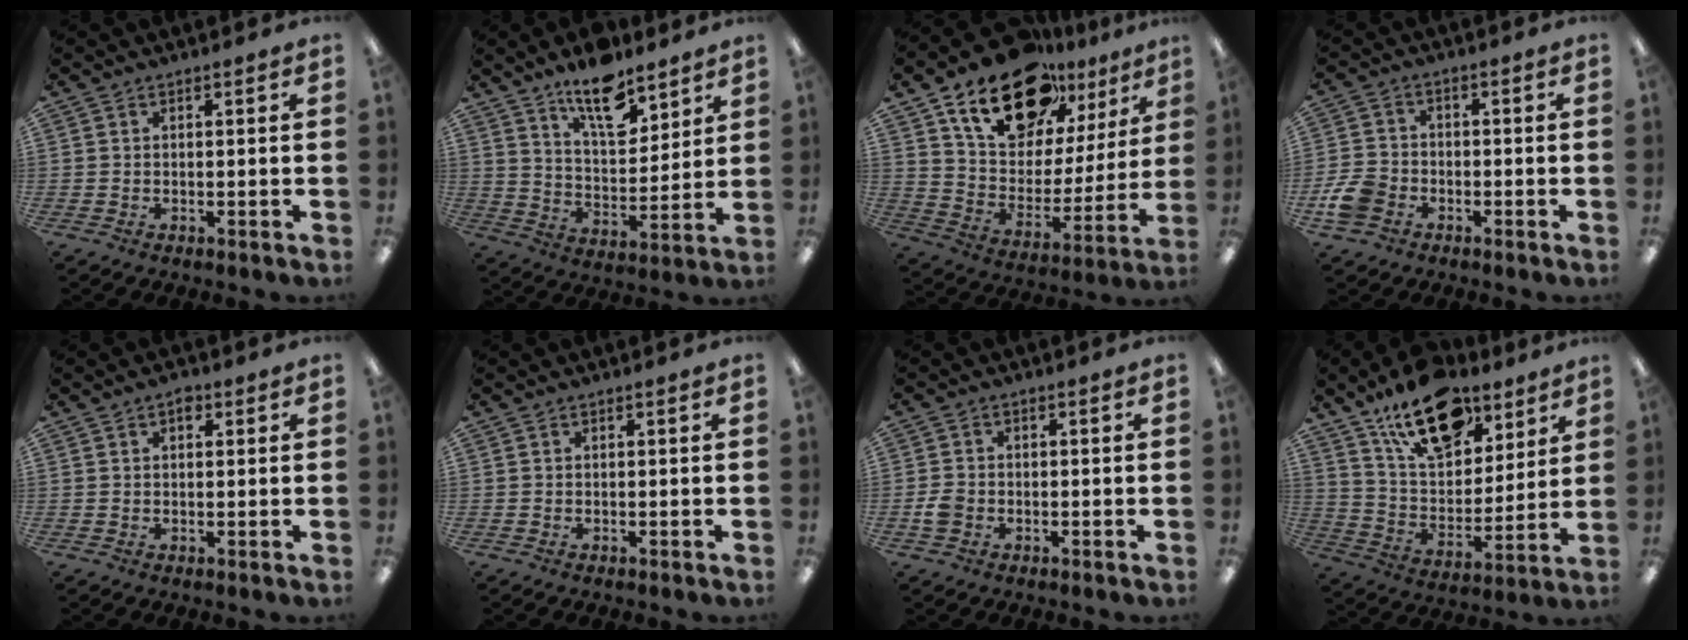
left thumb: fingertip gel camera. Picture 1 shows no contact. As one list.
[{"total": 13.6, "force": [10.1, 5.7, 7.1], "torque": [-0.101, -0.062, 0.177]}, {"total": 21.2, "force": [15.2, 11.0, 9.8], "torque": [-0.173, -0.088, 0.271]}, {"total": 7.3, "force": [-3.1, 5.4, 3.7], "torque": [-0.087, 0.018, -0.059]}, {"total": 2.4, "force": [1.3, 1.3, 1.5], "torque": [-0.008, -0.005, 0.016]}, {"total": 0.0}, {"total": 3.1, "force": [-1.0, 2.4, 1.6], "torque": [-0.026, 0.008, -0.019]}, {"total": 20.2, "force": [13.2, 10.7, 11.0], "torque": [-0.174, -0.067, 0.232]}]